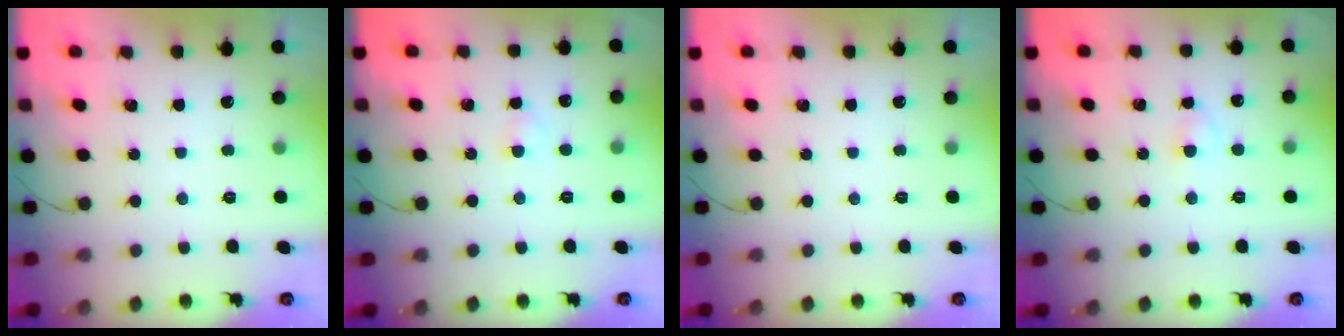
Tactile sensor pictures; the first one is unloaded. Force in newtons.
{"total": 1.8, "press": 1.5, "slide": 0.9}
{"total": 0.0}
{"total": 2.4, "press": 2.3, "slide": 0.9}